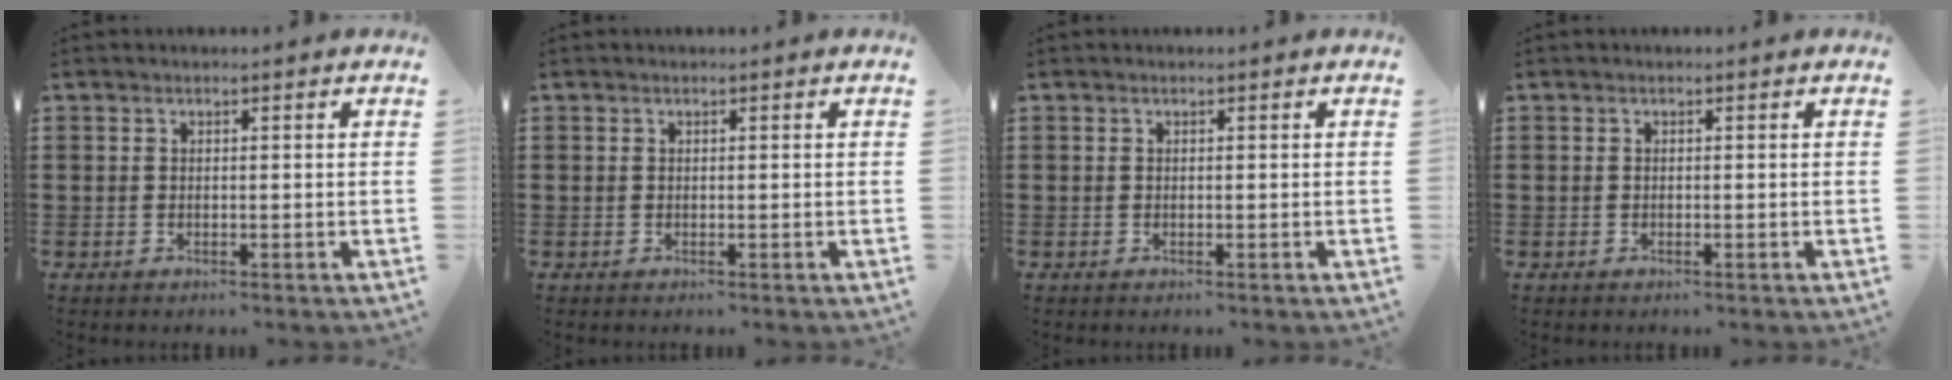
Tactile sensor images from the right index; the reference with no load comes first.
{"total": 0.0}
{"total": 0.0}
{"total": 0.0}